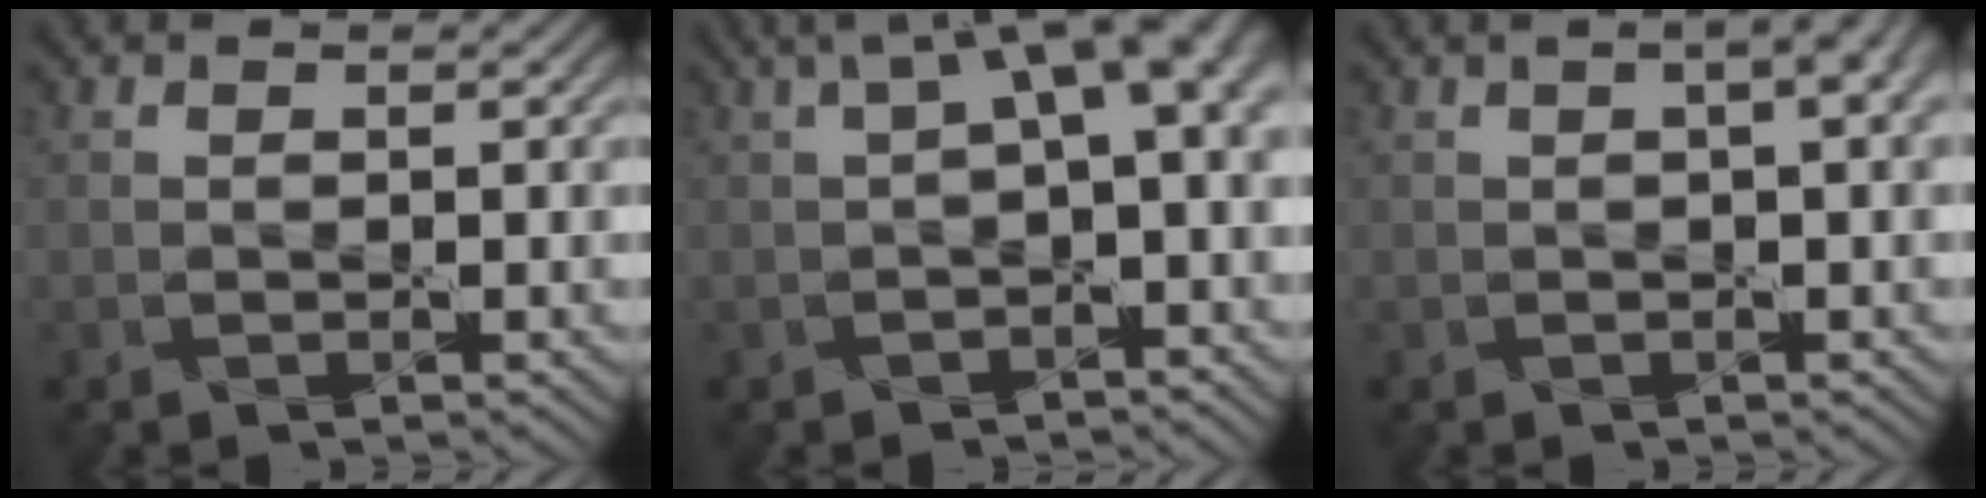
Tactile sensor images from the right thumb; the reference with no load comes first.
{"total": 6.7, "force": [1.2, 2.3, 6.2], "torque": [-0.092, 0.017, 0.016]}
{"total": 4.6, "force": [1.5, 1.3, 4.1], "torque": [-0.052, 0.014, 0.011]}